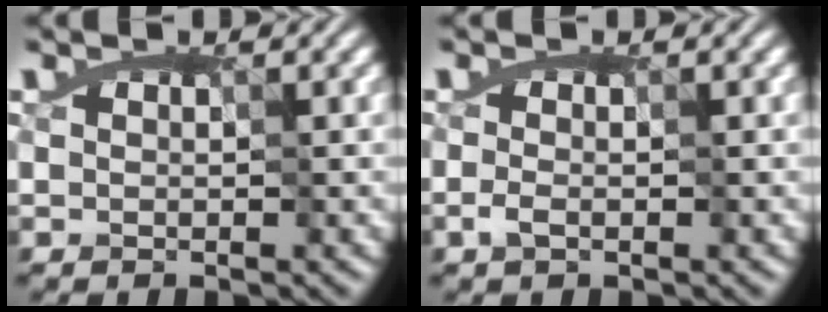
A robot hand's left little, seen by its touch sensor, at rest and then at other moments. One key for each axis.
{"total": 0.0}